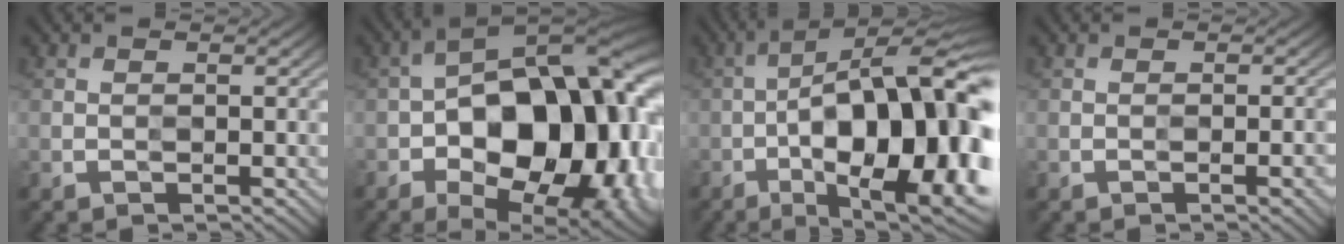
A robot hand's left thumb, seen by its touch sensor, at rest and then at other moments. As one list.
[{"total": 18.8, "force": [-4.2, 11.4, 14.3], "torque": [-0.200, 0.006, -0.063]}, {"total": 18.7, "force": [-5.4, 6.8, 16.5], "torque": [-0.231, 0.016, -0.090]}, {"total": 1.9, "force": [-1.2, 0.1, 1.5], "torque": [-0.018, 0.006, -0.015]}]